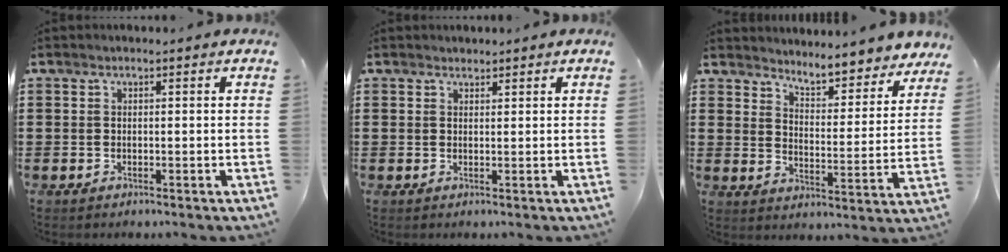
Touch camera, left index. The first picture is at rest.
{"total": 1.1, "force": [1.1, 0.4, -0.1], "torque": [0.000, 0.001, 0.022]}
{"total": 5.5, "force": [5.5, 0.0, 0.8], "torque": [-0.028, -0.050, 0.088]}